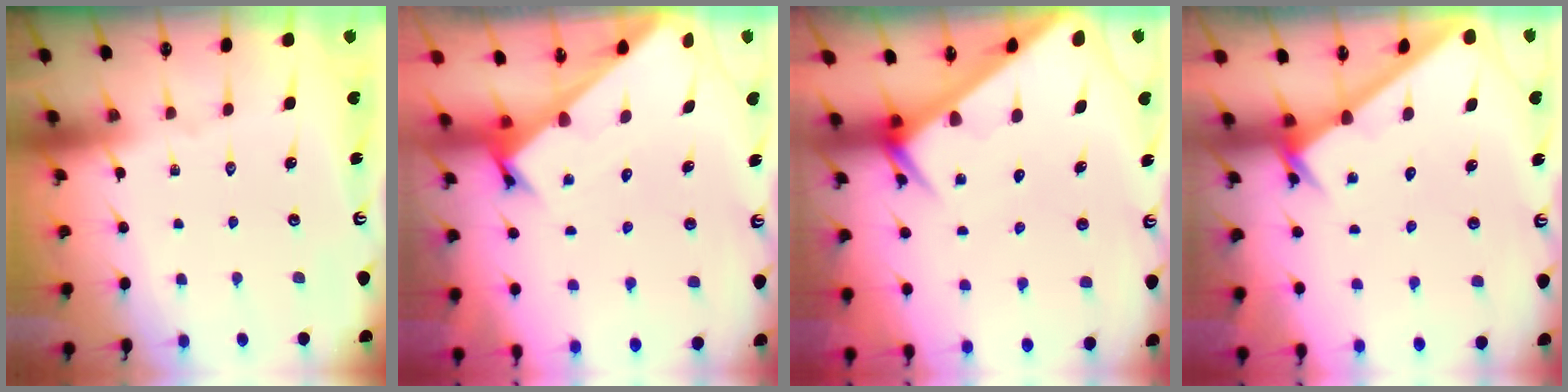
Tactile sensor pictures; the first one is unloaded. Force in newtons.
{"total": 2.5, "press": 2.5, "slide": 0.2}
{"total": 4.7, "press": 4.7, "slide": 0.4}
{"total": 2.6, "press": 2.6, "slide": 0.1}